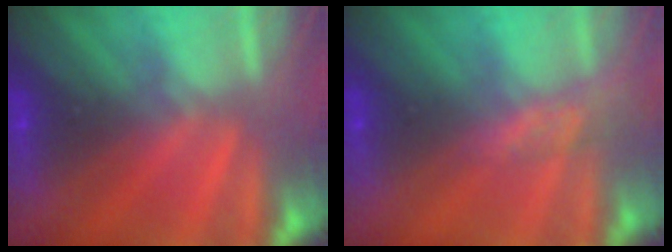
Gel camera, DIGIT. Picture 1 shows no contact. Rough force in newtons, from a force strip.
{"total": 2.6}